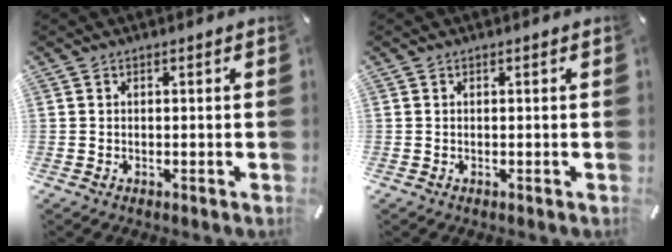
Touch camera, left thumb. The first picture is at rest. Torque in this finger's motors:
{"motor_torque": [0.00, 0.00, 0.00, 0.00, 0.00]}